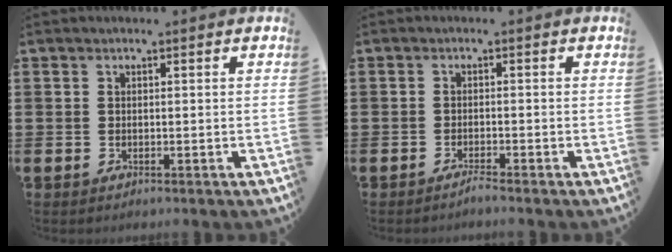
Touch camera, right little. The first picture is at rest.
{"total": 0.9, "force": [-0.9, -0.1, 0.3], "torque": [-0.006, -0.003, -0.017]}